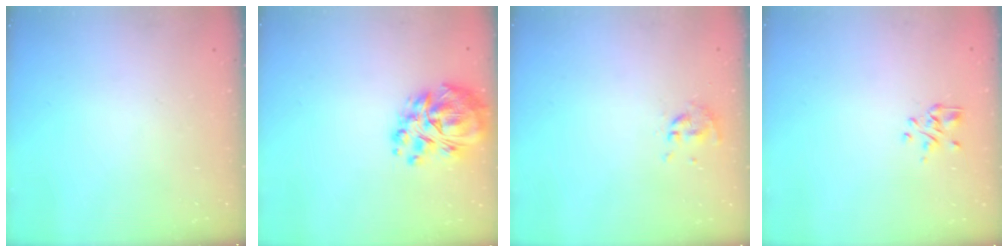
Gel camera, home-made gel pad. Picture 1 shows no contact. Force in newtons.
{"total": 14.5, "press": 13.7, "slide": 4.7}
{"total": 0.6, "press": 0.5, "slide": 0.1}
{"total": 1.7, "press": 1.6, "slide": 0.6}